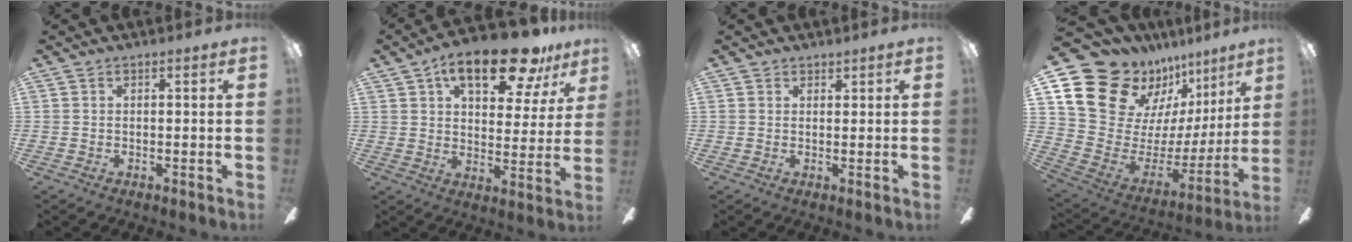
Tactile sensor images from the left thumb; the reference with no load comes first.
{"total": 17.8, "force": [10.9, 7.2, 12.1], "torque": [-0.175, -0.049, 0.176]}
{"total": 1.3, "force": [1.2, 0.6, -0.1], "torque": [0.009, -0.005, 0.021]}
{"total": 18.5, "force": [13.2, 11.0, 6.8], "torque": [-0.125, -0.101, 0.260]}